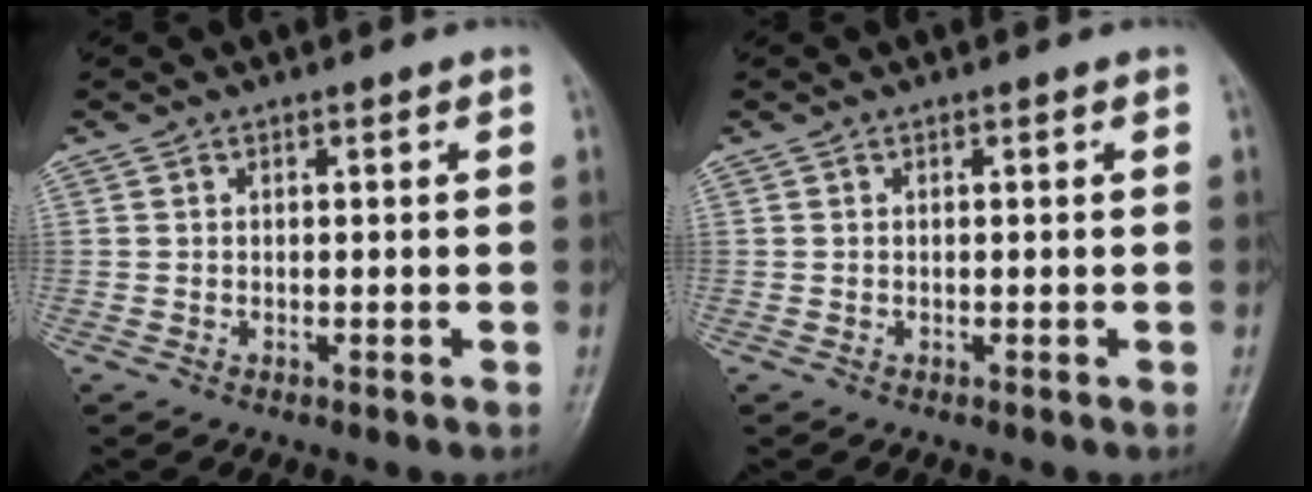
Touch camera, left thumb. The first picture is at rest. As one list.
[{"total": 0.0}]